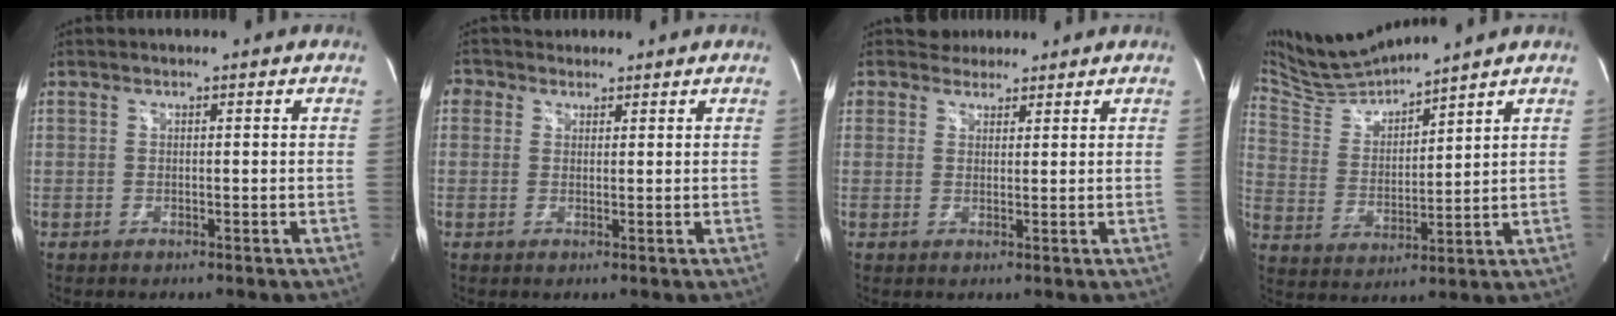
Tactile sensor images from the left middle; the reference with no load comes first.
{"total": 3.3, "force": [2.0, 2.6, 0.3], "torque": [-0.010, 0.027, 0.033]}
{"total": 2.9, "force": [2.4, 1.5, -0.4], "torque": [0.009, 0.010, 0.035]}
{"total": 8.9, "force": [8.8, -1.0, 1.2], "torque": [-0.046, 0.005, 0.191]}